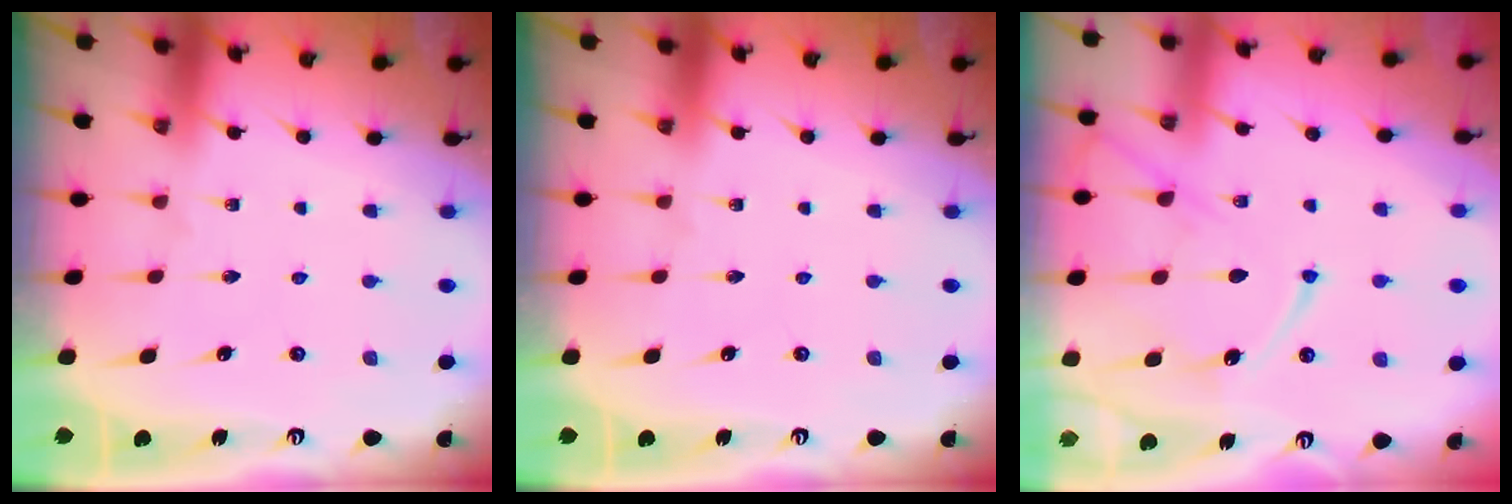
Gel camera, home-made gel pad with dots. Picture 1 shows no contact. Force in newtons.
{"total": 0.0}
{"total": 13.5, "press": 13.4, "slide": 1.6}